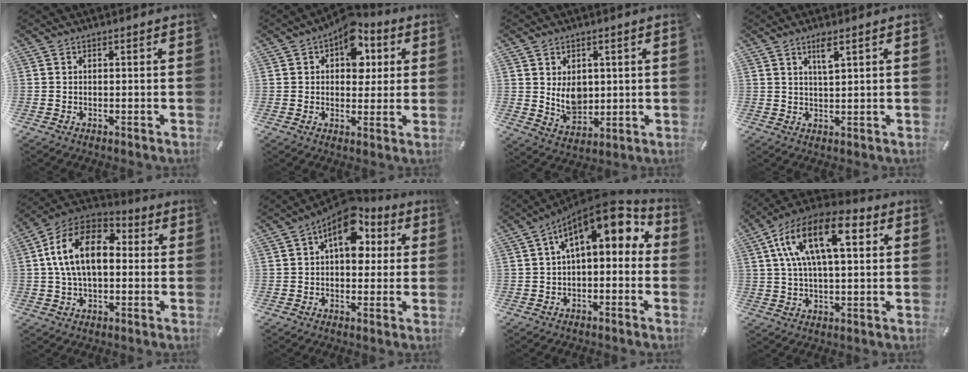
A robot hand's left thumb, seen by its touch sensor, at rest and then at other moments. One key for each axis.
{"total": 10.5, "fx": 4.1, "fy": 6.9, "fz": 6.8, "tx": -0.077, "ty": -0.019, "tz": 0.067}
{"total": 7.0, "fx": 1.9, "fy": 5.5, "fz": 3.9, "tx": -0.071, "ty": -0.014, "tz": 0.031}
{"total": 3.8, "fx": 2.4, "fy": 0.6, "fz": 2.9, "tx": -0.065, "ty": 0.002, "tz": 0.041}
{"total": 15.0, "fx": 2.1, "fy": 9.5, "fz": 11.4, "tx": -0.238, "ty": 0.010, "tz": 0.038}
{"total": 11.9, "fx": 4.7, "fy": 7.1, "fz": 8.4, "tx": -0.111, "ty": -0.024, "tz": 0.080}
{"total": 11.5, "fx": 5.1, "fy": 5.3, "fz": 8.8, "tx": -0.128, "ty": -0.043, "tz": 0.090}
{"total": 16.7, "fx": 6.2, "fy": 8.1, "fz": 13.2, "tx": -0.258, "ty": -0.005, "tz": 0.102}